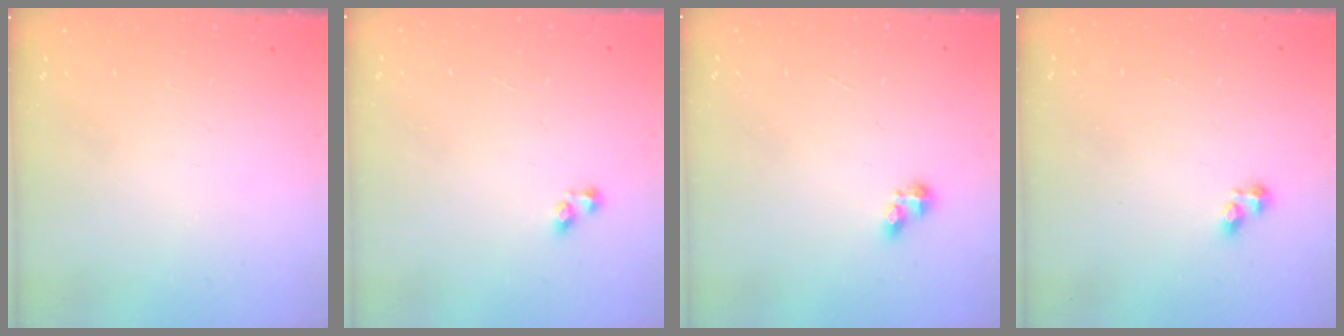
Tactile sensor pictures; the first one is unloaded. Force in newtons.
{"total": 3.8, "press": 3.6, "slide": 1.2}
{"total": 3.6, "press": 3.6, "slide": 0.3}
{"total": 2.8, "press": 2.8, "slide": 0.3}